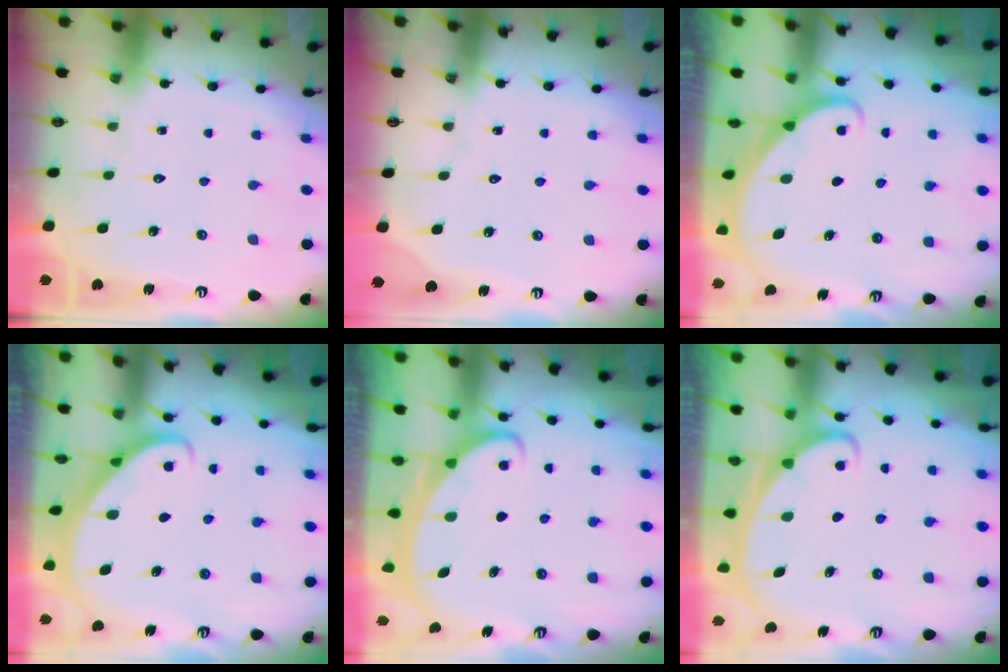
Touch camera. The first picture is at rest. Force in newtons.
{"total": 0.0}
{"total": 2.0, "press": 2.0, "slide": 0.2}
{"total": 2.7, "press": 2.7, "slide": 0.2}
{"total": 2.2, "press": 2.2, "slide": 0.3}
{"total": 1.9, "press": 1.9, "slide": 0.2}